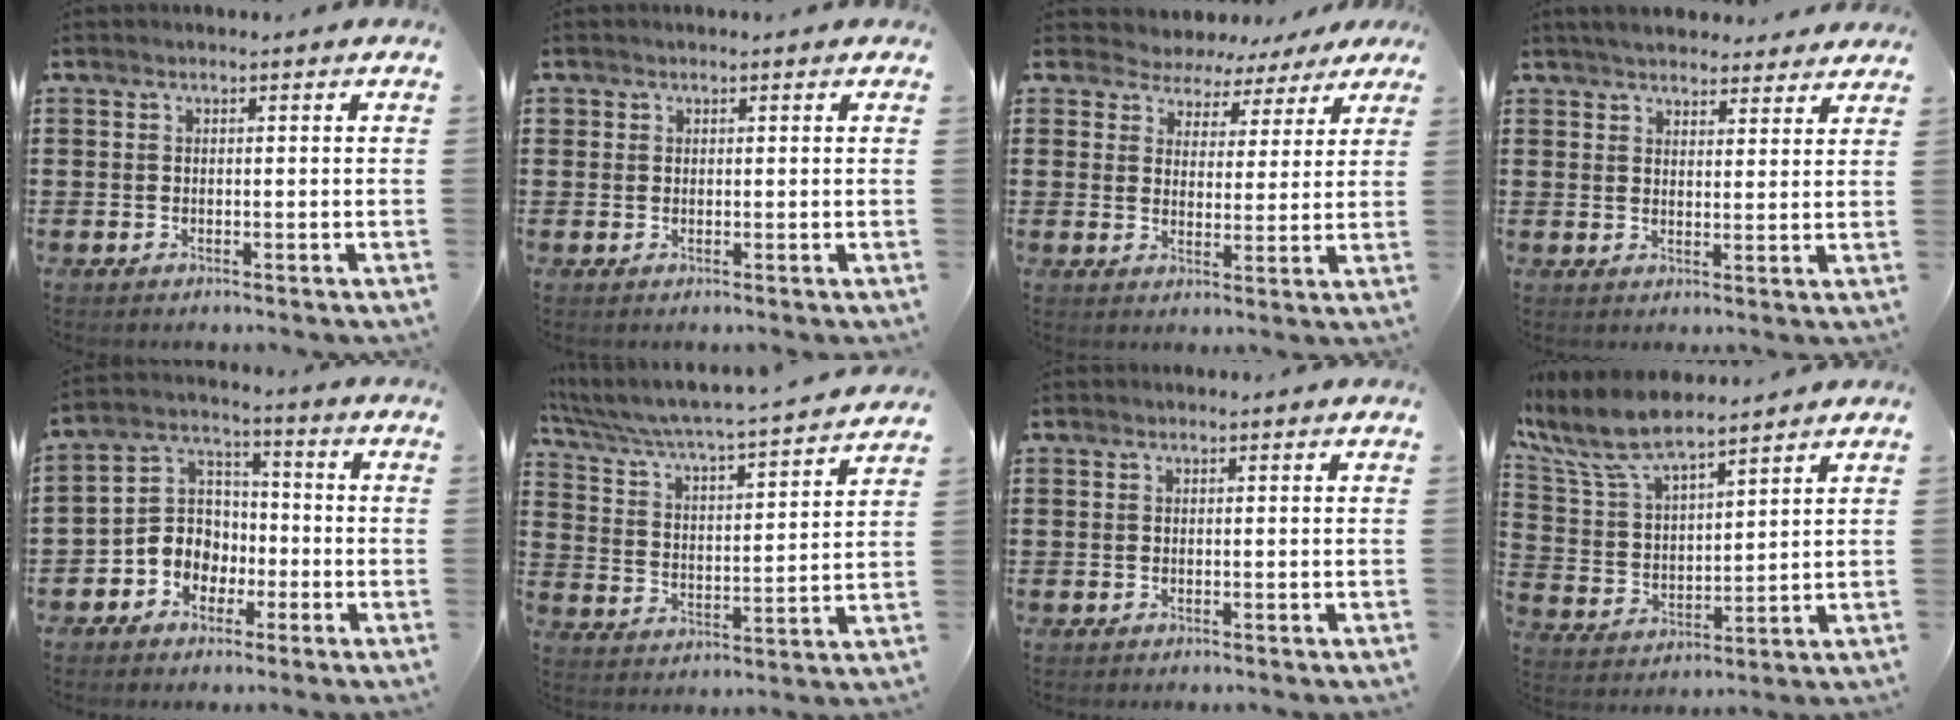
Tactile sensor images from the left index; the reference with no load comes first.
{"total": 0.9, "force": [0.4, 0.8, 0.1], "torque": [-0.004, 0.006, 0.008]}
{"total": 4.4, "force": [3.9, 2.0, -0.2], "torque": [-0.024, -0.011, 0.068]}
{"total": 3.9, "force": [3.8, 0.7, 0.7], "torque": [-0.024, -0.007, 0.071]}
{"total": 6.3, "force": [-2.6, 5.5, 1.5], "torque": [-0.057, 0.007, -0.055]}
{"total": 4.1, "force": [3.8, -0.3, 1.4], "torque": [-0.051, -0.039, 0.053]}
{"total": 0.0}
{"total": 8.3, "force": [7.0, 2.1, 3.9], "torque": [-0.107, -0.030, 0.123]}